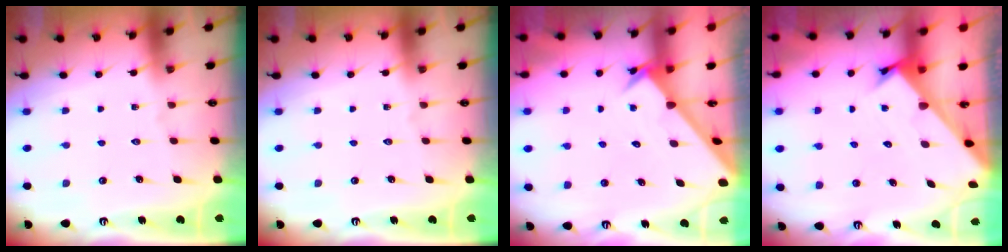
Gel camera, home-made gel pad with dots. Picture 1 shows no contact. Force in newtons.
{"total": 0.0}
{"total": 2.5, "press": 2.5, "slide": 0.2}
{"total": 2.4, "press": 2.4, "slide": 0.2}